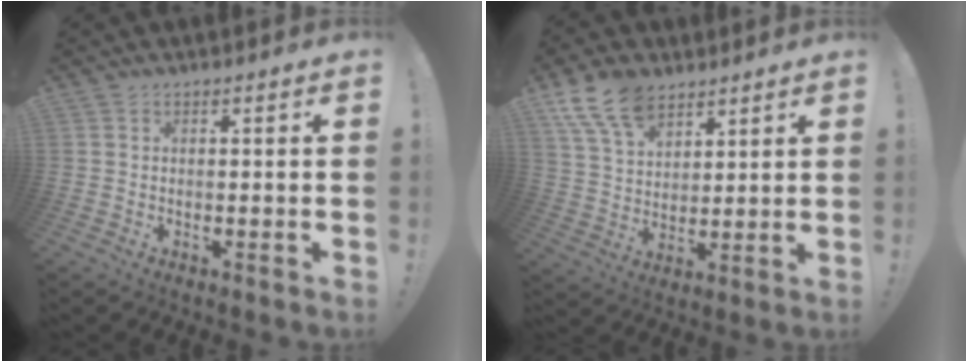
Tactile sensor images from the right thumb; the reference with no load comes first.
{"total": 12.9, "force": [8.7, 7.3, 6.1], "torque": [-0.115, -0.039, 0.166]}